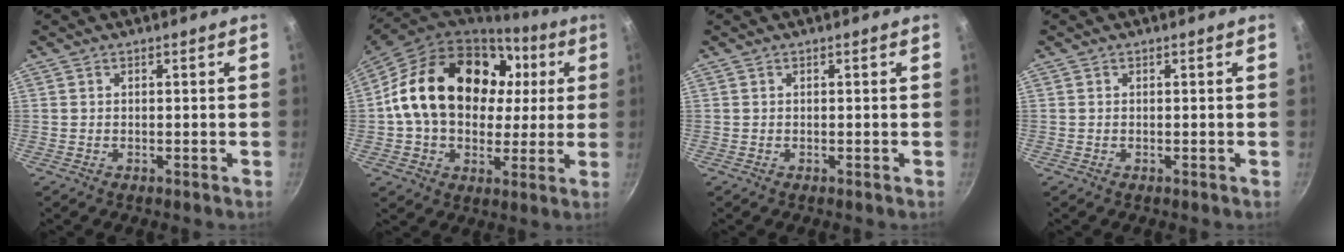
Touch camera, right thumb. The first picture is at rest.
{"total": 25.4, "force": [4.8, 18.3, 17.0], "torque": [-0.276, 0.027, 0.080]}
{"total": 0.0}
{"total": 0.0}